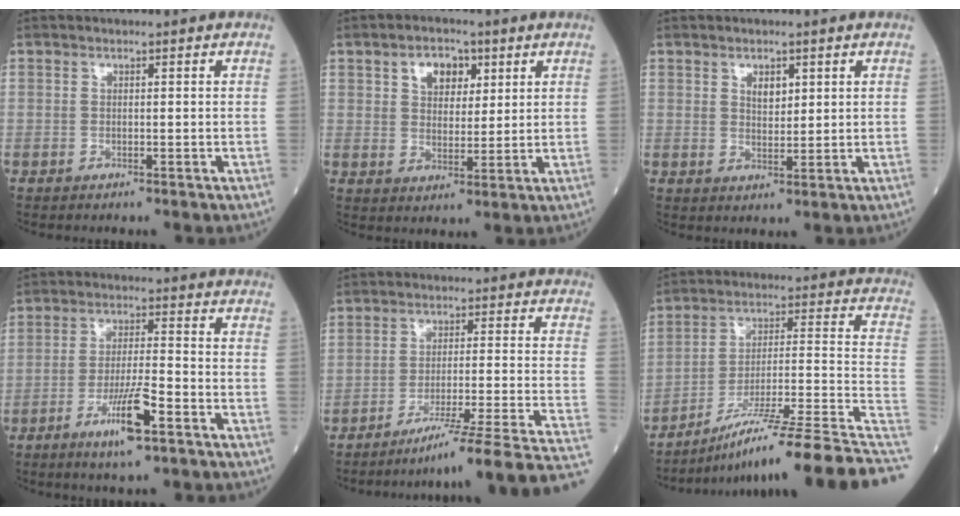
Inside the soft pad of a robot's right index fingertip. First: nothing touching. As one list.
[{"total": 5.6, "force": [2.6, 3.6, 3.5], "torque": [-0.055, 0.012, 0.045]}, {"total": 2.6, "force": [1.3, 1.4, 1.9], "torque": [-0.030, -0.001, 0.023]}, {"total": 8.2, "force": [-4.3, 0.6, 6.9], "torque": [-0.131, -0.010, -0.075]}, {"total": 18.2, "force": [-14.7, -3.0, 10.2], "torque": [-0.093, -0.006, -0.213]}, {"total": 23.3, "force": [-16.2, -0.3, 16.7], "torque": [-0.169, 0.011, -0.262]}]